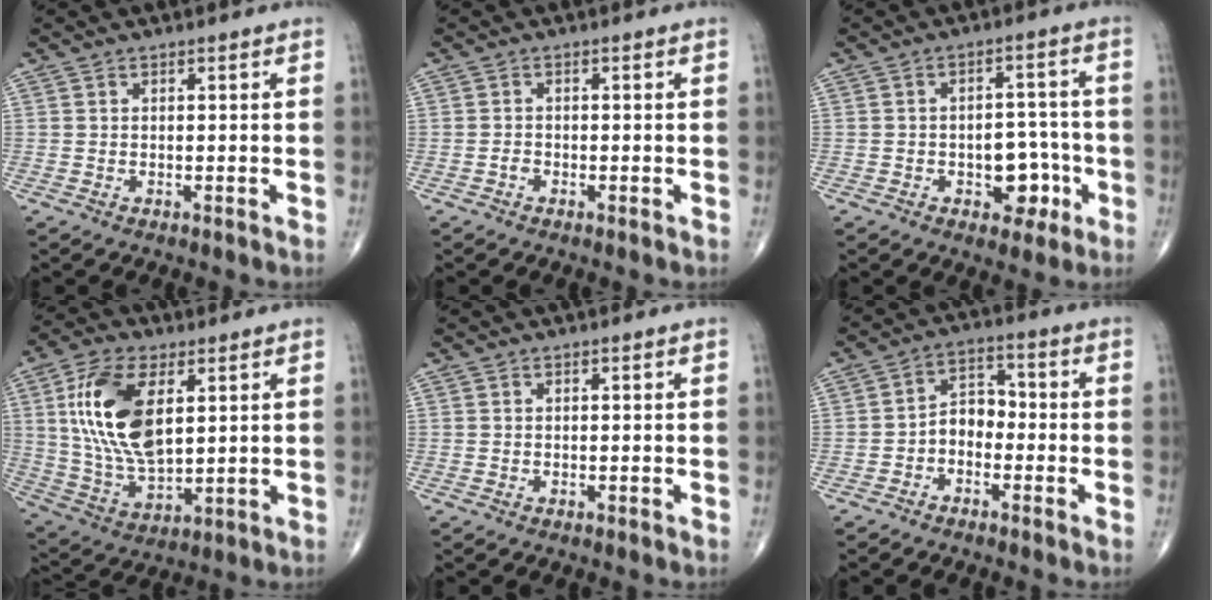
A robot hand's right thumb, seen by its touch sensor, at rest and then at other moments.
{"total": 0.9, "force": [-0.6, 0.5, 0.4], "torque": [-0.004, 0.003, -0.014]}
{"total": 7.8, "force": [-2.7, 5.1, 5.2], "torque": [-0.032, 0.030, -0.033]}
{"total": 17.2, "force": [4.6, 8.7, 14.1], "torque": [-0.270, -0.014, 0.092]}
{"total": 0.0}
{"total": 5.5, "force": [-1.9, 3.9, 3.4], "torque": [-0.038, 0.033, -0.048]}